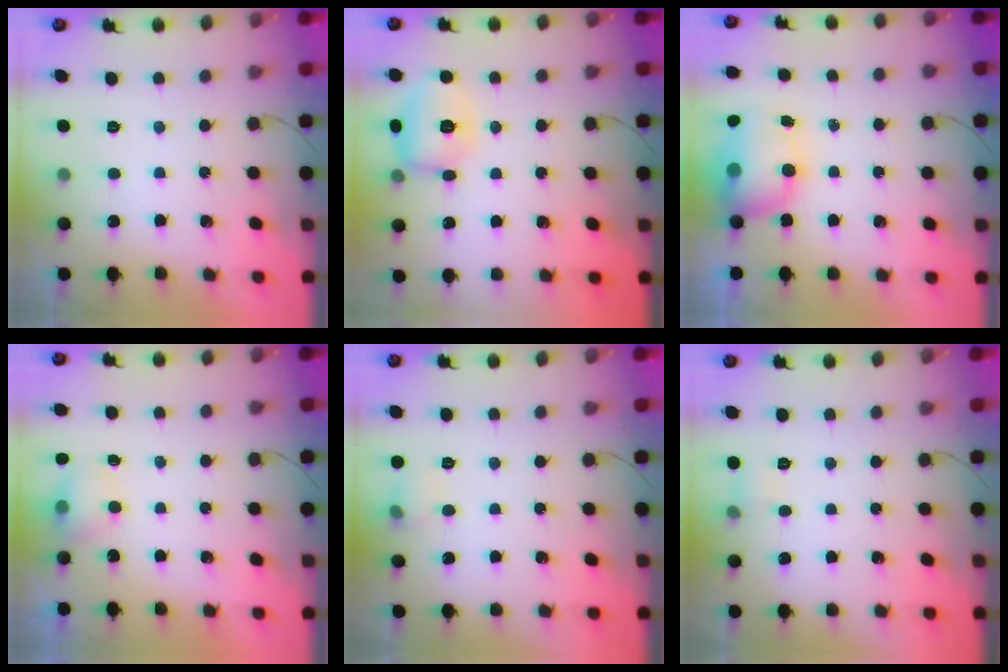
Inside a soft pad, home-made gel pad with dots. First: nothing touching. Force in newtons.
{"total": 10.4, "press": 10.2, "slide": 1.7}
{"total": 7.6, "press": 7.4, "slide": 1.8}
{"total": 4.8, "press": 4.6, "slide": 1.0}
{"total": 5.7, "press": 5.4, "slide": 1.8}
{"total": 3.8, "press": 3.6, "slide": 1.2}